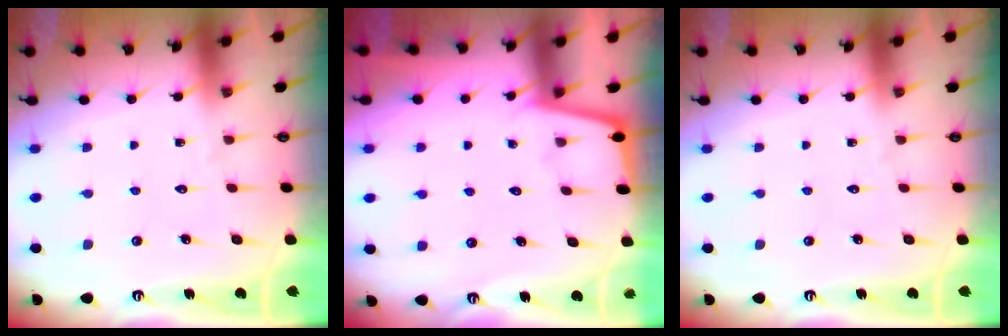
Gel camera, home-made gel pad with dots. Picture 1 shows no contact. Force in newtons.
{"total": 1.7, "press": 1.7, "slide": 0.3}
{"total": 0.0}